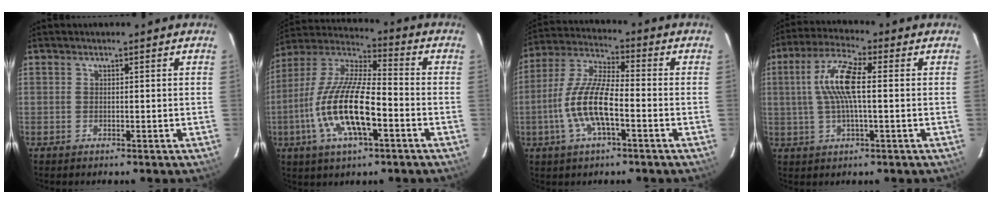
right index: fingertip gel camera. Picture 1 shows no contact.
{"total": 17.3, "force": [-5.6, 5.4, 15.5], "torque": [-0.316, -0.010, -0.111]}
{"total": 12.2, "force": [-3.7, 3.6, 11.1], "torque": [-0.234, -0.001, -0.072]}
{"total": 10.0, "force": [0.9, 2.3, 9.7], "torque": [-0.190, 0.012, 0.016]}